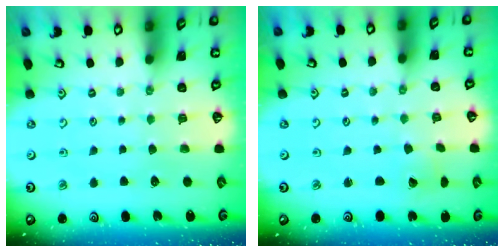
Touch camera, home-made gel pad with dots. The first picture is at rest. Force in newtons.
{"total": 2.6, "press": 2.6, "slide": 0.3}